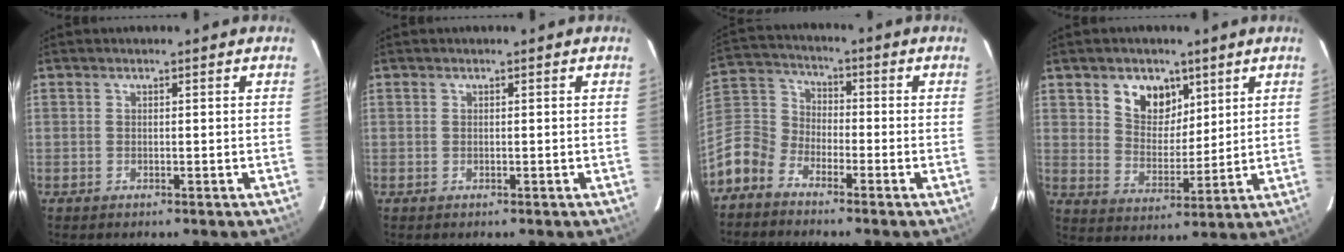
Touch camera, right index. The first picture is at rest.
{"total": 0.0}
{"total": 10.5, "force": [-6.3, 7.4, 3.8], "torque": [-0.108, 0.023, -0.144]}
{"total": 8.7, "force": [4.7, 6.2, 4.0], "torque": [-0.064, 0.003, 0.089]}